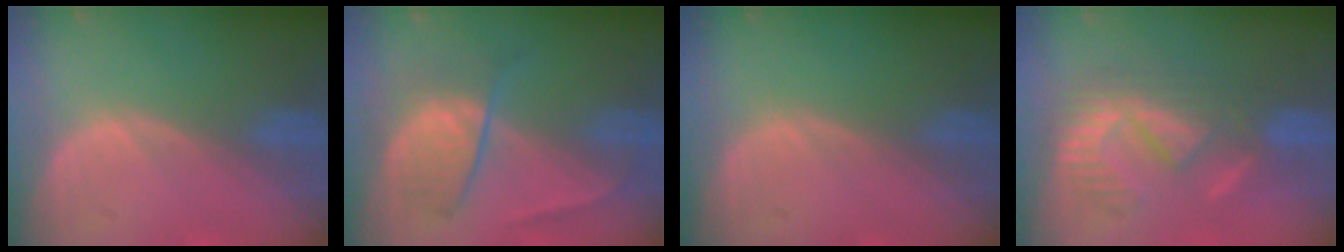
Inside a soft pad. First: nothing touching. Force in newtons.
{"total": 6.5, "press": 6.2, "slide": 1.9}
{"total": 0.0}
{"total": 9.4, "press": 8.2, "slide": 4.7}